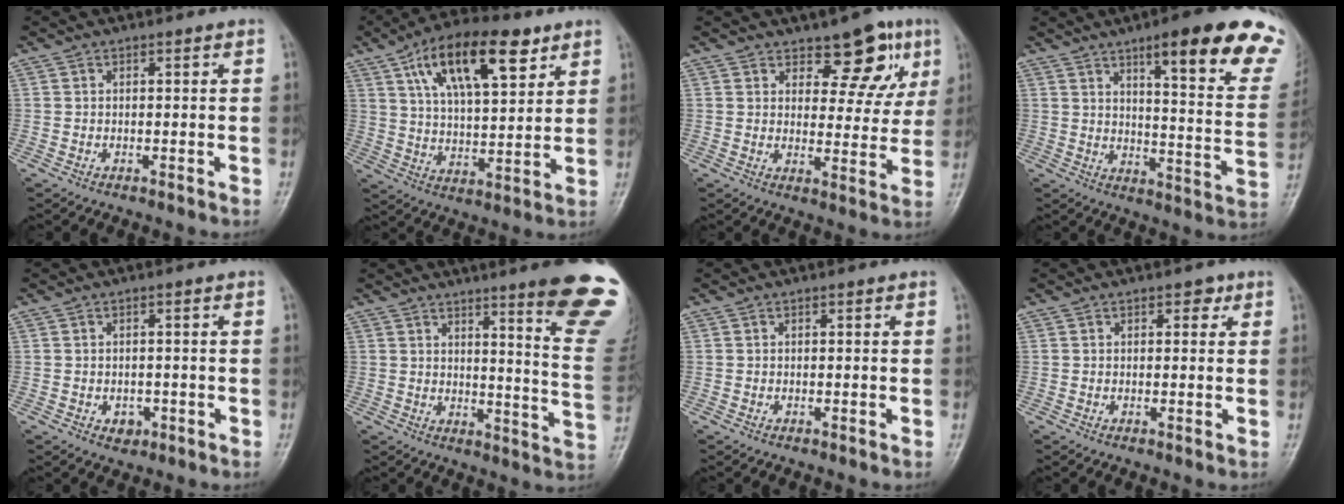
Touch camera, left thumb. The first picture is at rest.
{"total": 17.7, "force": [8.8, 7.4, 13.4], "torque": [-0.193, -0.022, 0.151]}
{"total": 10.2, "force": [6.1, 5.3, 6.3], "torque": [-0.032, -0.031, 0.082]}
{"total": 22.0, "force": [13.6, 4.3, 16.8], "torque": [-0.188, -0.056, 0.173]}
{"total": 2.4, "force": [-0.8, 1.9, 1.2], "torque": [-0.005, 0.003, -0.005]}
{"total": 18.2, "force": [12.3, 1.2, 13.3], "torque": [-0.138, -0.087, 0.148]}
{"total": 0.0}
{"total": 1.9, "force": [1.0, 1.2, 1.1], "torque": [-0.001, -0.001, 0.010]}